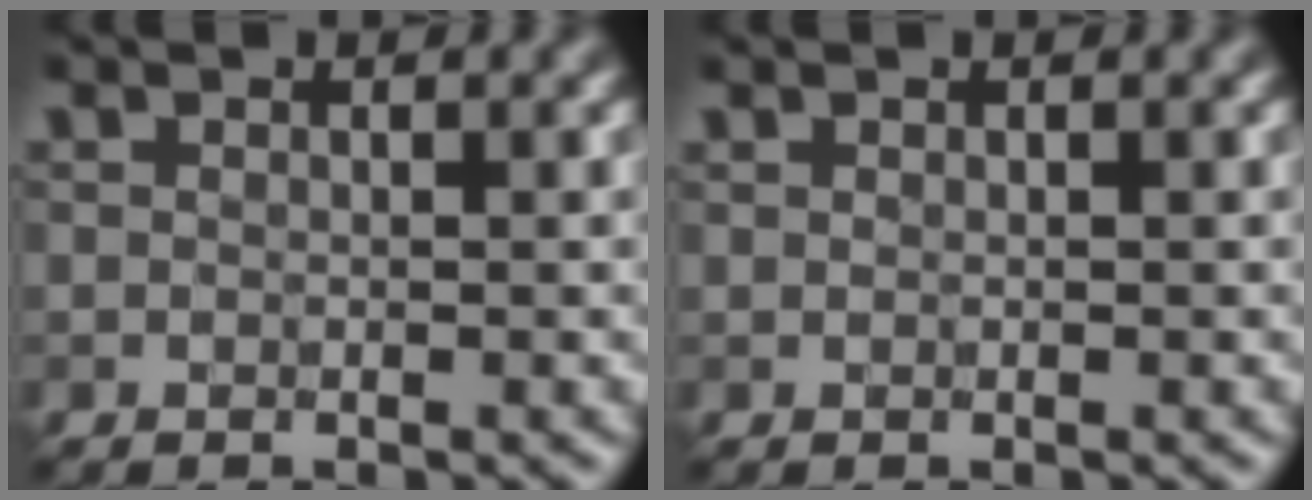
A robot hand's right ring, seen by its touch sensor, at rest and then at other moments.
{"total": 0.0}